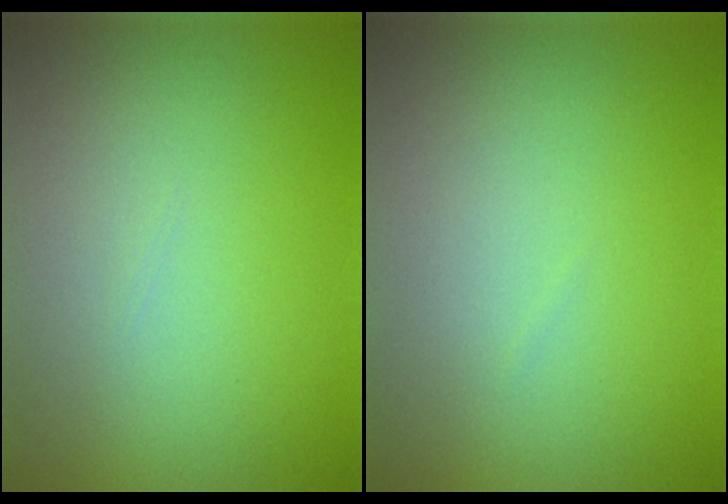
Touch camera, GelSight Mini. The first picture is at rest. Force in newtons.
{"total": 0.0}